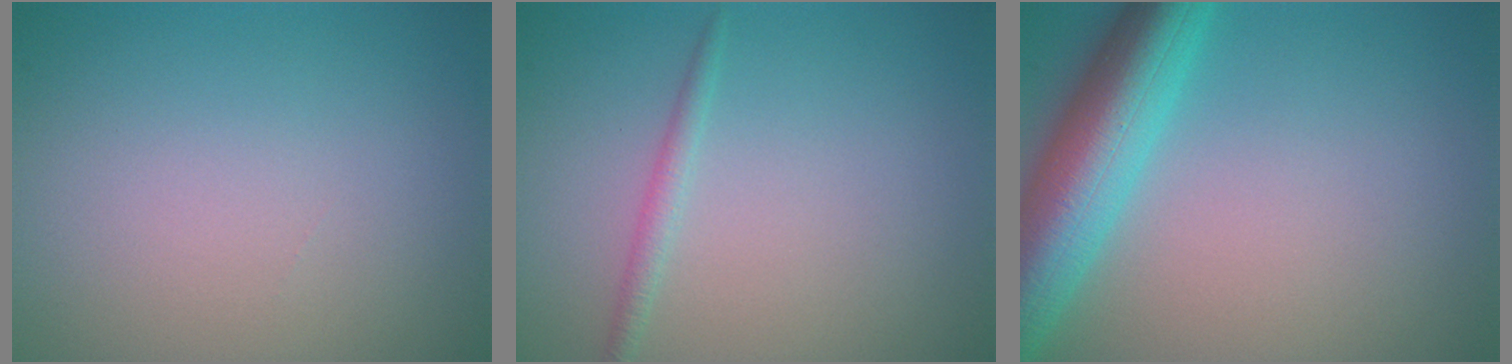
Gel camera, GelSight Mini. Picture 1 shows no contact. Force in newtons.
{"total": 1.2, "press": 1.2, "slide": 0.1}
{"total": 8.0, "press": 8.0, "slide": 0.4}